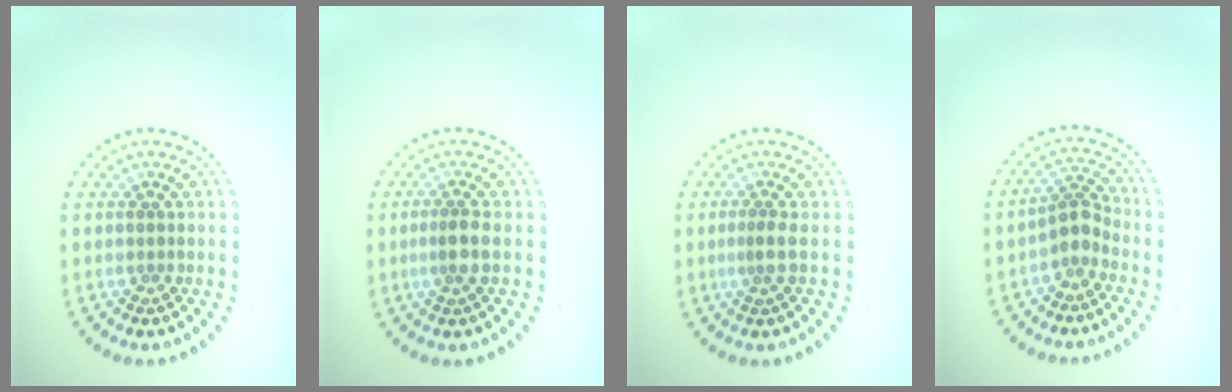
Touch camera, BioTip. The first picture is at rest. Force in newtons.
{"total": 2.1, "press": 1.7, "slide": 1.1}
{"total": 1.2, "press": 0.8, "slide": 0.9}
{"total": 2.3, "press": 1.9, "slide": 1.3}